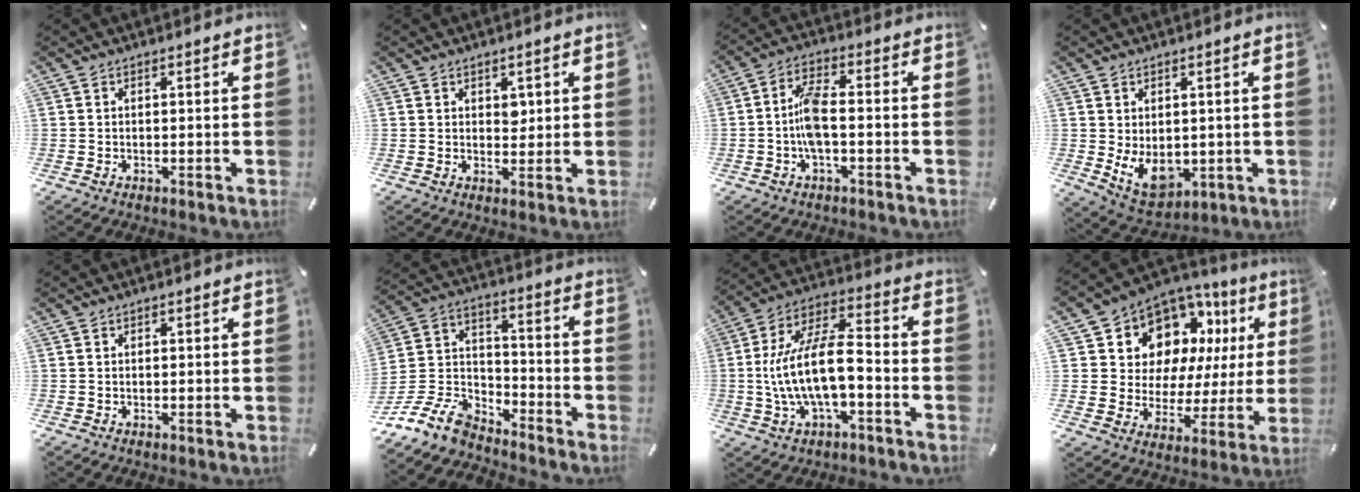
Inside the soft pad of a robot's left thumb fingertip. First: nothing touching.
{"total": 2.7, "force": [1.0, 2.1, 1.4], "torque": [-0.005, -0.006, 0.012]}
{"total": 7.5, "force": [-1.6, 2.6, 6.8], "torque": [-0.143, 0.000, -0.031]}
{"total": 8.3, "force": [-0.1, 6.4, 5.3], "torque": [-0.086, -0.009, 0.002]}
{"total": 0.0}
{"total": 12.6, "force": [-10.0, 5.8, 5.1], "torque": [-0.104, 0.040, -0.189]}
{"total": 15.4, "force": [-2.9, 7.0, 13.4], "torque": [-0.273, 0.002, -0.052]}
{"total": 12.1, "force": [7.7, 8.6, 3.7], "torque": [-0.065, -0.080, 0.141]}